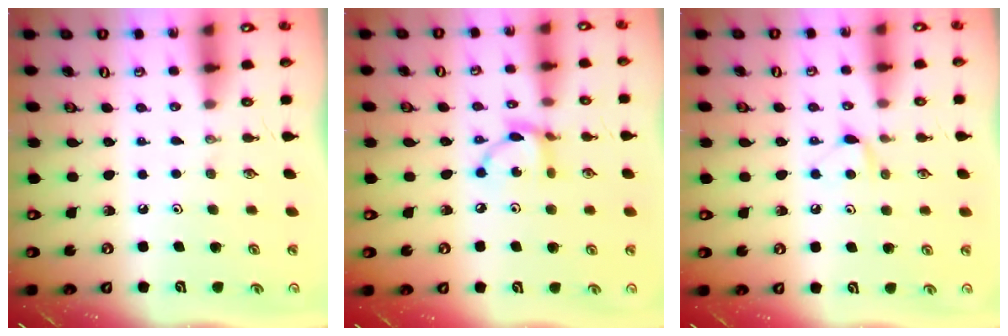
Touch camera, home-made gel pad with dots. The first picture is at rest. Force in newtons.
{"total": 8.2, "press": 8.2, "slide": 0.3}
{"total": 5.8, "press": 5.8, "slide": 0.7}